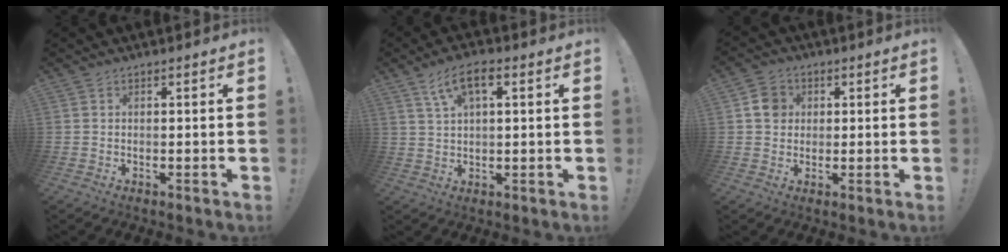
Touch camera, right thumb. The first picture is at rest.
{"total": 7.7, "force": [3.1, 3.4, 6.2], "torque": [-0.102, 0.002, 0.058]}
{"total": 6.3, "force": [1.5, 5.7, 2.4], "torque": [-0.027, 0.004, 0.031]}